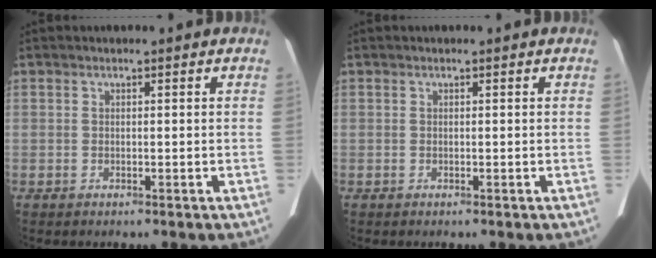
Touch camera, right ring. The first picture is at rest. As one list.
[{"total": 0.0}]